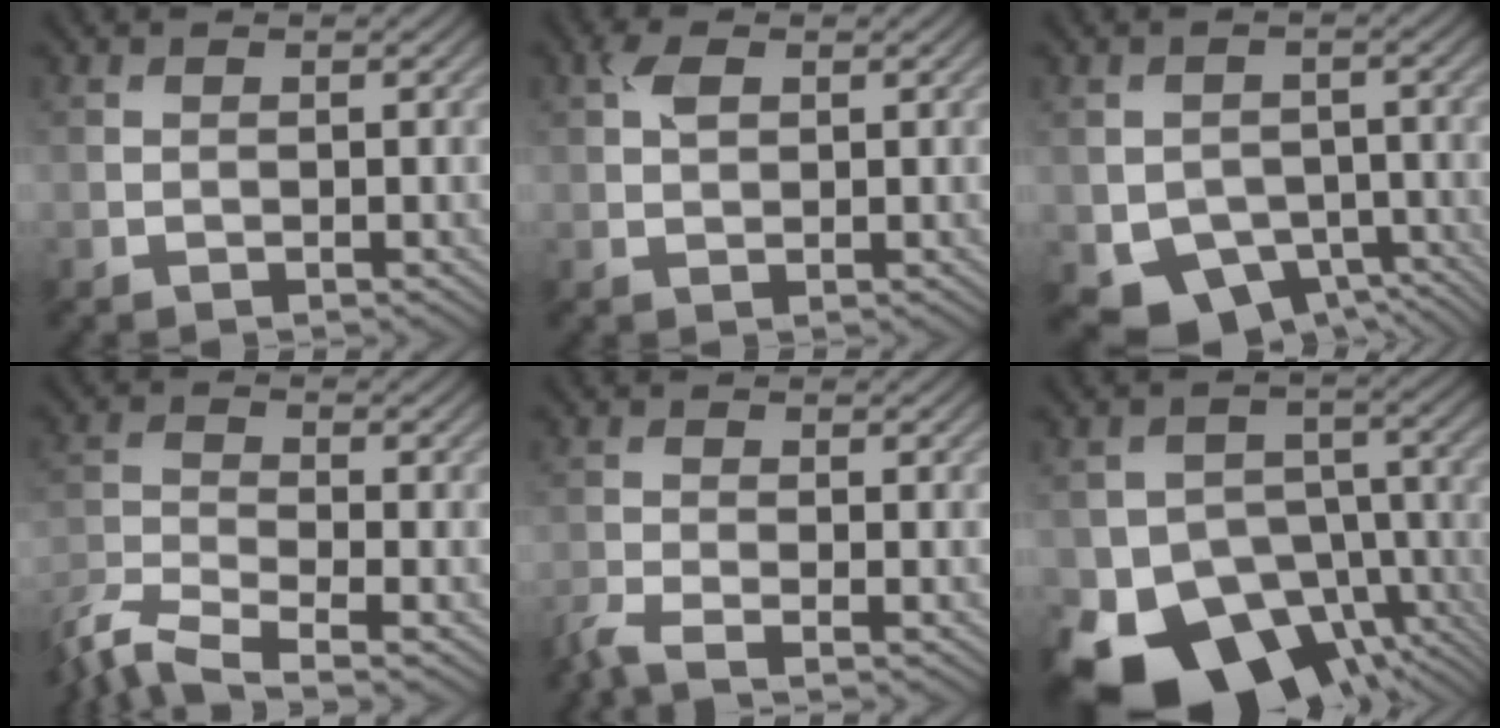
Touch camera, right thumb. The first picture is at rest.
{"total": 2.2, "force": [0.8, 1.3, 1.6], "torque": [-0.037, 0.004, 0.014]}
{"total": 7.7, "force": [-4.0, 5.6, 3.6], "torque": [-0.067, -0.034, -0.057]}
{"total": 6.8, "force": [-5.6, 1.4, 3.5], "torque": [-0.082, -0.018, -0.118]}
{"total": 2.9, "force": [-2.2, 0.3, 1.8], "torque": [-0.043, -0.011, -0.060]}
{"total": 15.5, "force": [-8.7, 9.8, 8.2], "torque": [-0.144, -0.042, -0.140]}